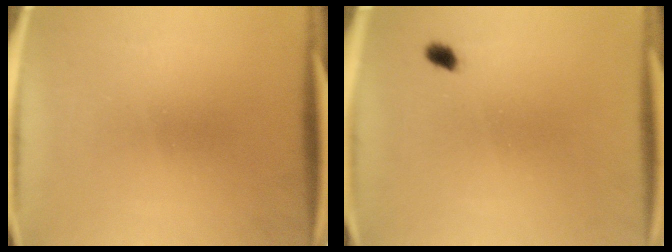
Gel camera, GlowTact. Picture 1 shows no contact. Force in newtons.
{"total": 1.4}